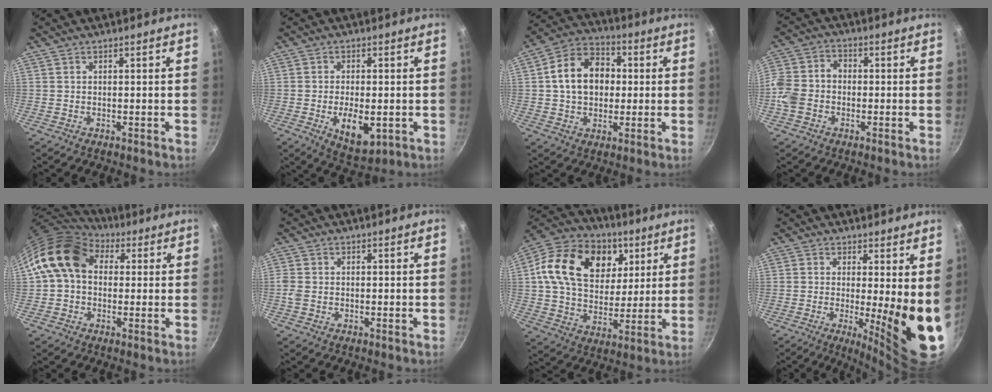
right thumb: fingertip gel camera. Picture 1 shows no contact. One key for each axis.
{"total": 8.9, "fx": -1.9, "fy": 4.4, "fz": 7.5, "tx": -0.109, "ty": -0.006, "tz": -0.017}
{"total": 13.2, "fx": 1.1, "fy": 10.0, "fz": 8.5, "tx": -0.113, "ty": 0.025, "tz": 0.004}
{"total": 8.5, "fx": -2.0, "fy": 6.6, "fz": 4.9, "tx": -0.085, "ty": 0.027, "tz": -0.055}
{"total": 12.6, "fx": 3.0, "fy": 9.5, "fz": 7.7, "tx": -0.115, "ty": 0.016, "tz": 0.032}
{"total": 1.7, "fx": -0.5, "fy": 1.3, "fz": 1.0, "tx": -0.024, "ty": 0.001, "tz": -0.012}
{"total": 23.1, "fx": 7.3, "fy": 16.5, "fz": 14.3, "tx": -0.229, "ty": -0.001, "tz": 0.116}
{"total": 12.4, "fx": -0.1, "fy": 2.6, "fz": 12.1, "tx": -0.149, "ty": -0.034, "tz": 0.002}